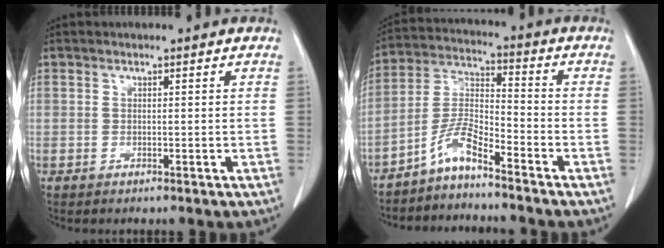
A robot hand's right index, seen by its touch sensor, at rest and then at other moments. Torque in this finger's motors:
{"motor_torque": [0.37, -0.32, 0.29, 0.08]}